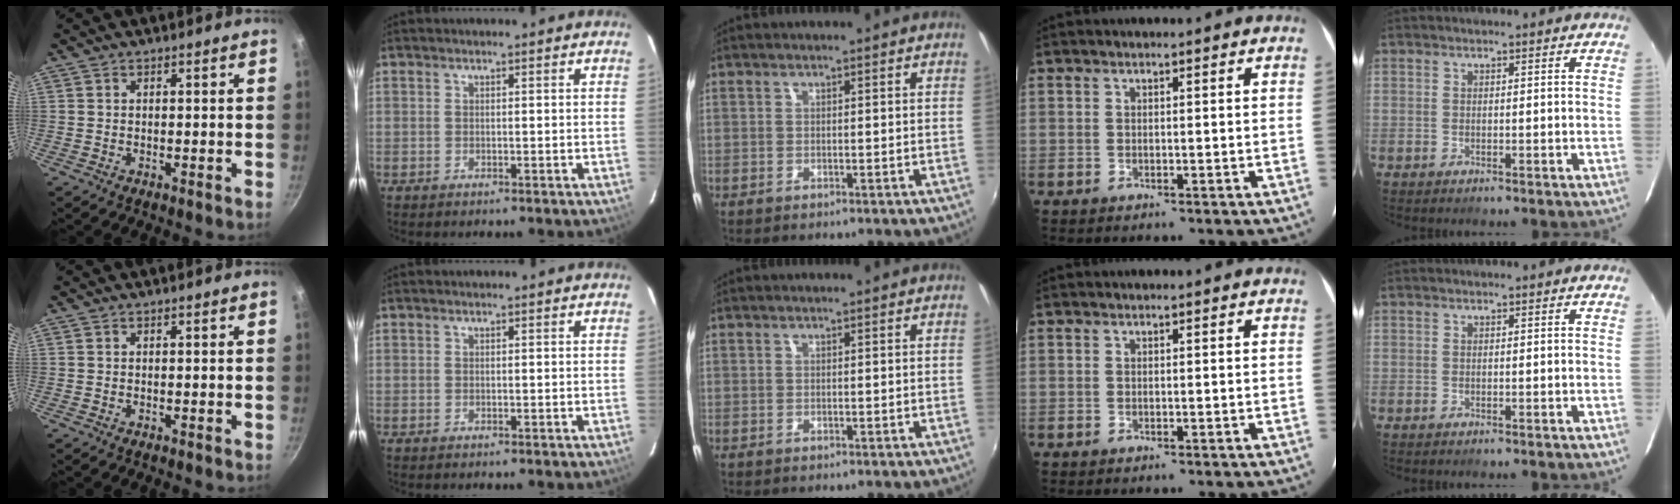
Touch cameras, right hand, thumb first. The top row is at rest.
{}